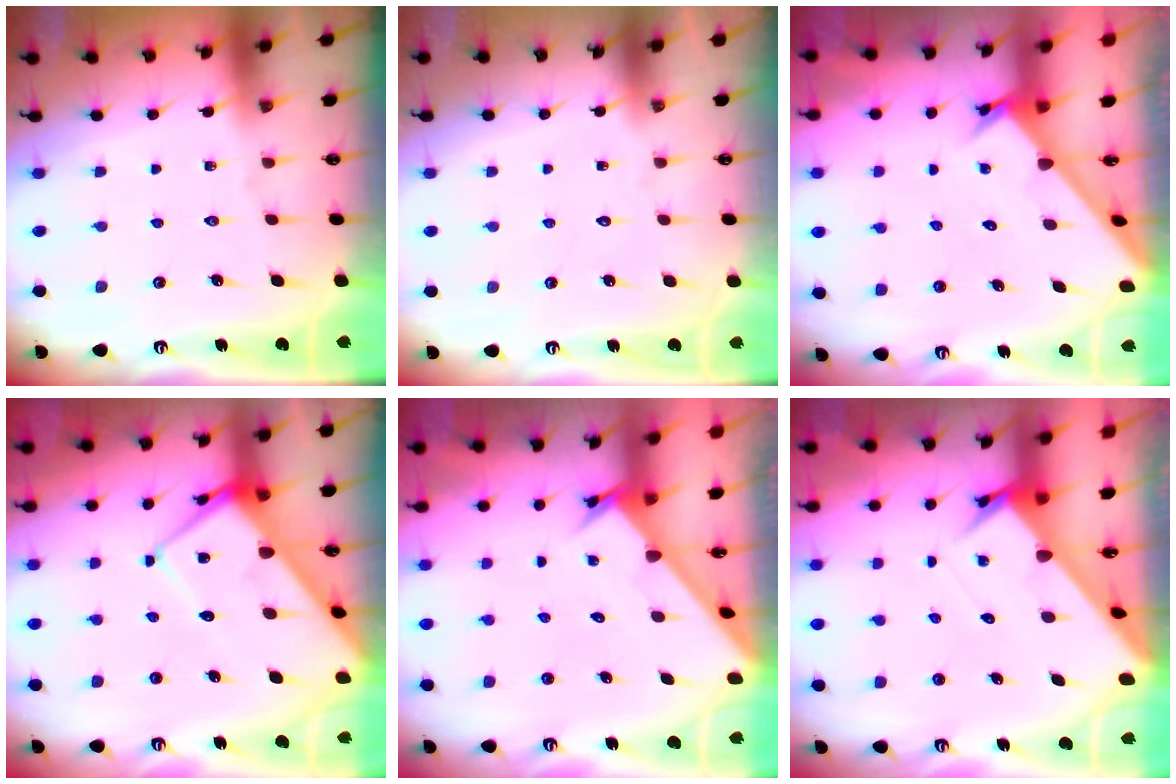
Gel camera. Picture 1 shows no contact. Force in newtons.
{"total": 1.7, "press": 1.7, "slide": 0.1}
{"total": 2.4, "press": 2.4, "slide": 0.1}
{"total": 10.6, "press": 10.6, "slide": 1.1}
{"total": 2.2, "press": 2.2, "slide": 0.1}
{"total": 3.3, "press": 3.3, "slide": 0.3}